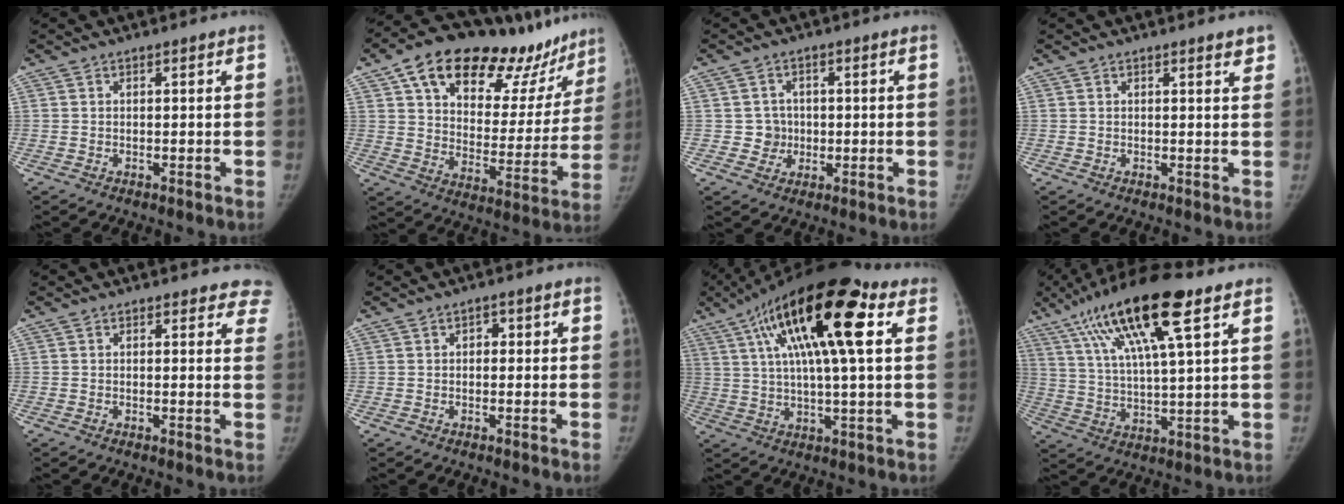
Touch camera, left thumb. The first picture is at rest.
{"total": 27.7, "force": [19.1, 13.6, 14.8], "torque": [-0.174, -0.052, 0.283]}
{"total": 4.2, "force": [-0.3, 4.1, 0.5], "torque": [0.024, 0.009, -0.004]}
{"total": 2.0, "force": [1.5, 0.4, 1.3], "torque": [-0.012, -0.007, 0.017]}
{"total": 5.4, "force": [4.8, 2.3, 0.7], "torque": [0.038, -0.019, 0.025]}
{"total": 1.8, "force": [0.2, 1.2, 1.2], "torque": [-0.003, 0.005, -0.002]}
{"total": 22.4, "force": [8.1, 6.3, 19.9], "torque": [-0.339, 0.010, 0.126]}
{"total": 19.4, "force": [9.7, 4.3, 16.2], "torque": [-0.295, -0.009, 0.173]}